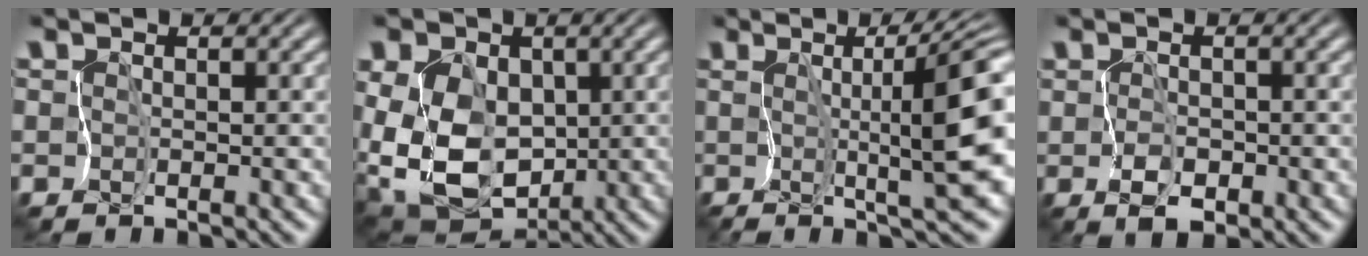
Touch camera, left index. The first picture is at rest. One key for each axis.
{"total": 14.6, "fx": 0.2, "fy": 11.1, "fz": 9.5, "tx": -0.205, "ty": 0.005, "tz": -0.014}
{"total": 7.9, "fx": 0.6, "fy": -0.1, "fz": 7.9, "tx": -0.113, "ty": 0.003, "tz": 0.008}
{"total": 1.7, "fx": -0.7, "fy": 0.5, "fz": 1.4, "tx": -0.034, "ty": -0.006, "tz": -0.013}